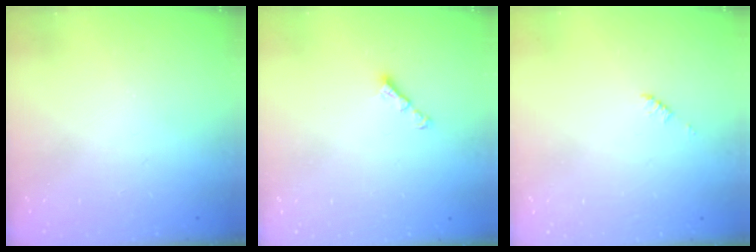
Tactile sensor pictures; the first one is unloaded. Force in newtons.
{"total": 3.0, "press": 2.9, "slide": 0.5}
{"total": 1.2, "press": 1.2, "slide": 0.2}